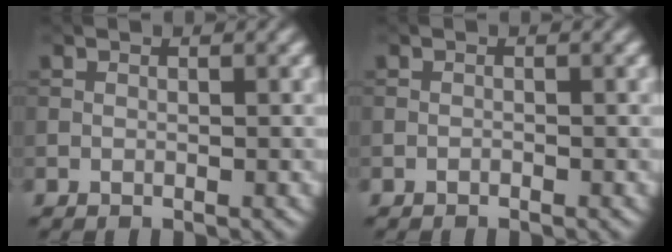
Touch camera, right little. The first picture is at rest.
{"total": 0.0}